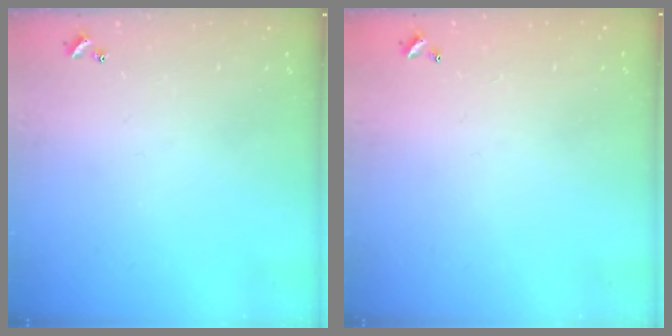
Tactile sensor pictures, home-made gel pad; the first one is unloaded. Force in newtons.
{"total": 2.8, "press": 2.8, "slide": 0.1}